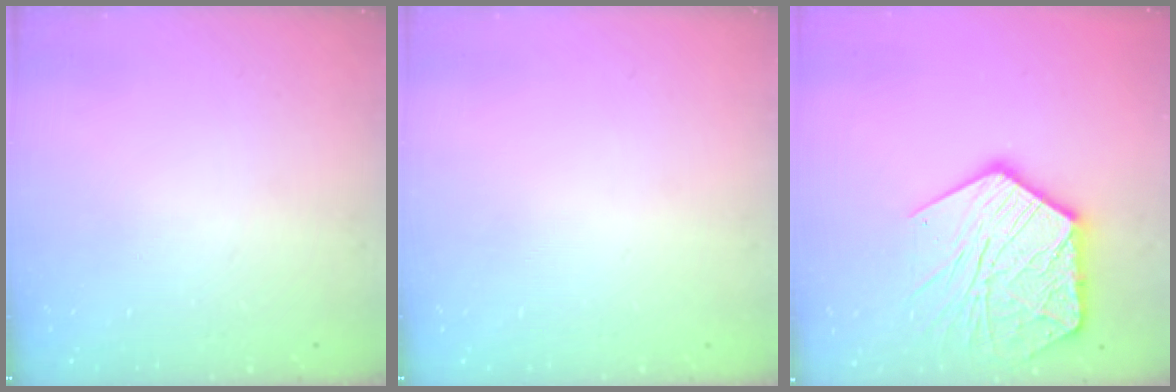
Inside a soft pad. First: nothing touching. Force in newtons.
{"total": 0.0}
{"total": 18.6, "press": 18.6, "slide": 1.4}